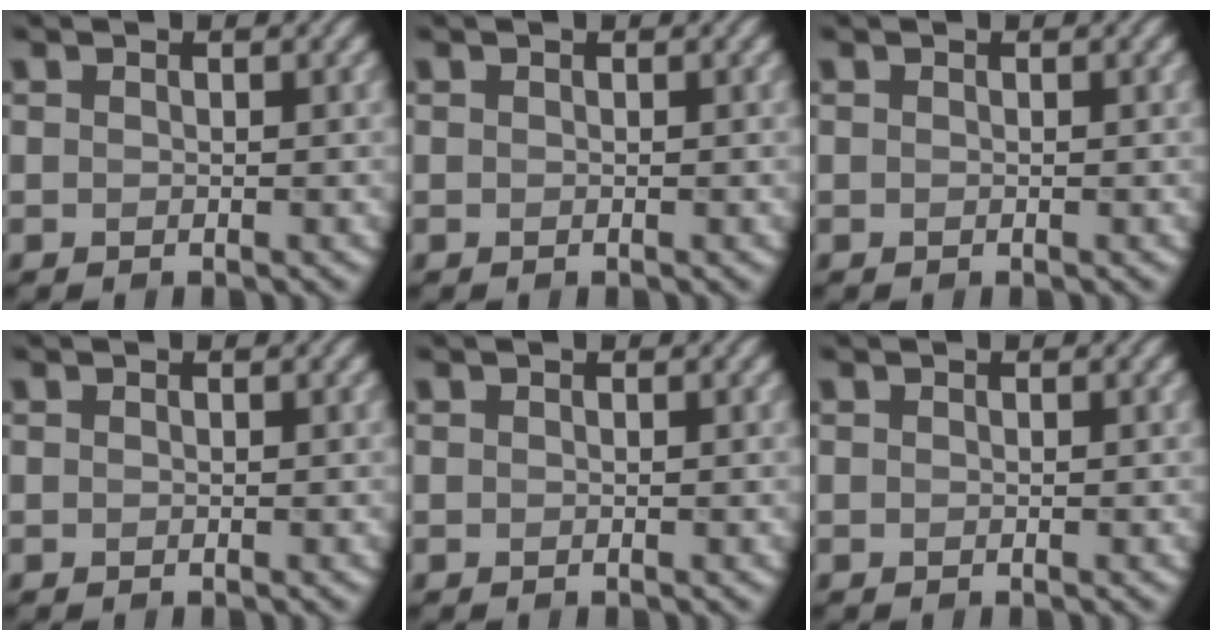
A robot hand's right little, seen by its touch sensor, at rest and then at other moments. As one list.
[{"total": 0.0}, {"total": 0.0}, {"total": 0.0}, {"total": 0.0}, {"total": 0.0}]